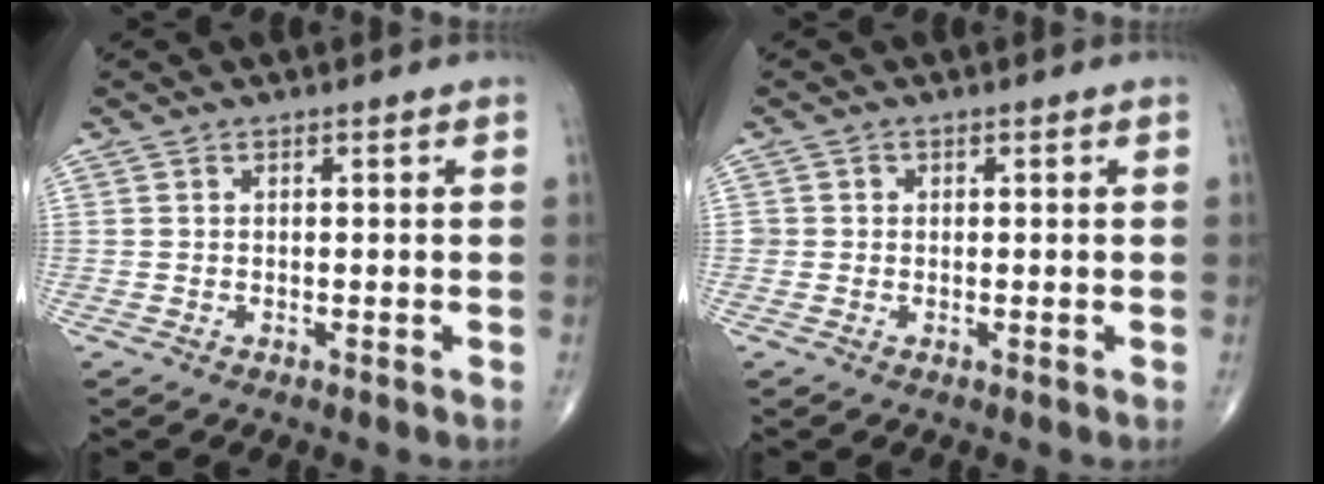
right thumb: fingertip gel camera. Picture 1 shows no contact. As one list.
[{"total": 1.1, "force": [0.0, 1.0, 0.0], "torque": [0.008, 0.004, -0.002]}]